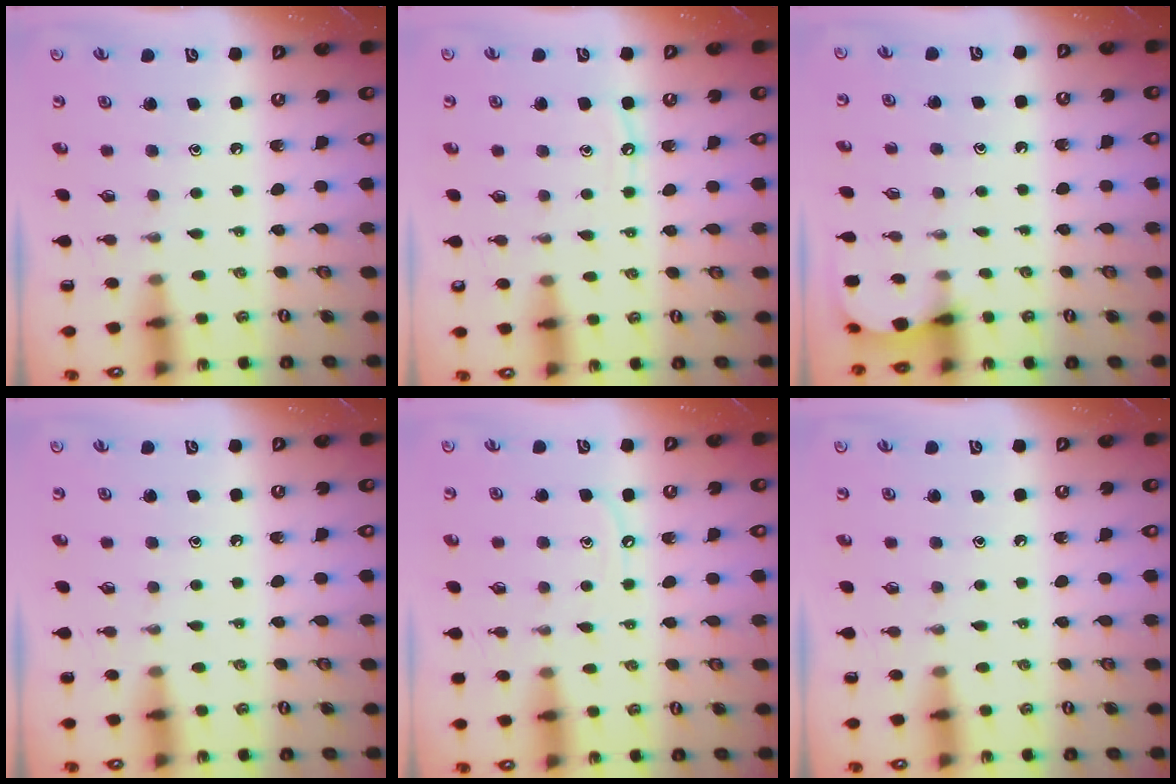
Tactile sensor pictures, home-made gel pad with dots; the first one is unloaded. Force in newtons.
{"total": 6.2, "press": 6.2, "slide": 0.7}
{"total": 2.2, "press": 2.2, "slide": 0.2}
{"total": 0.0}
{"total": 5.5, "press": 5.5, "slide": 0.5}
{"total": 0.0}